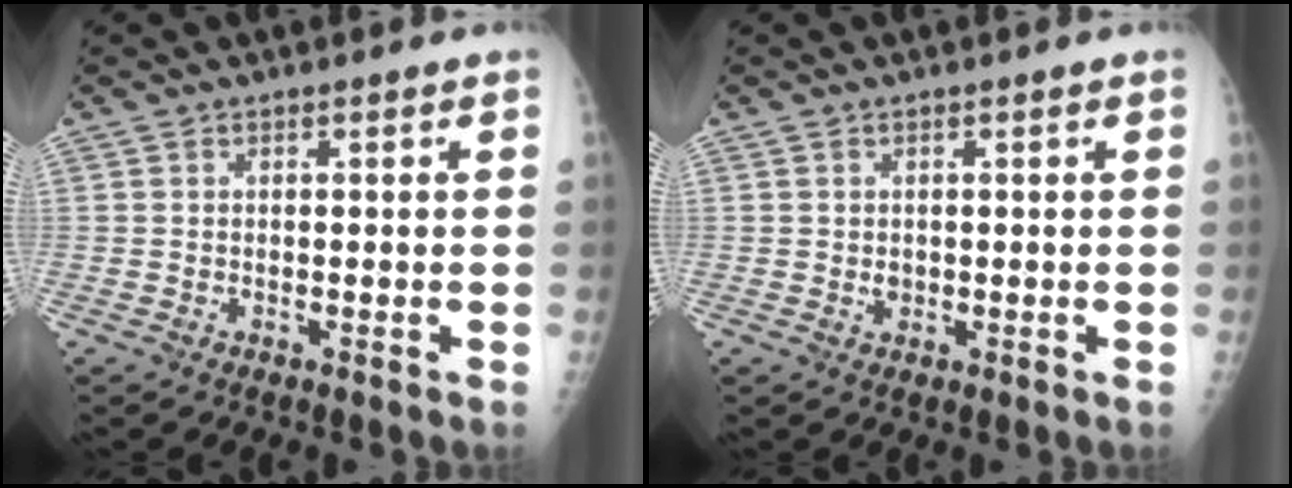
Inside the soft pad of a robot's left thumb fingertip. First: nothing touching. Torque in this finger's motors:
{"motor_torque": [0.19, 0.01, 0.15, 0.09, 0.00]}